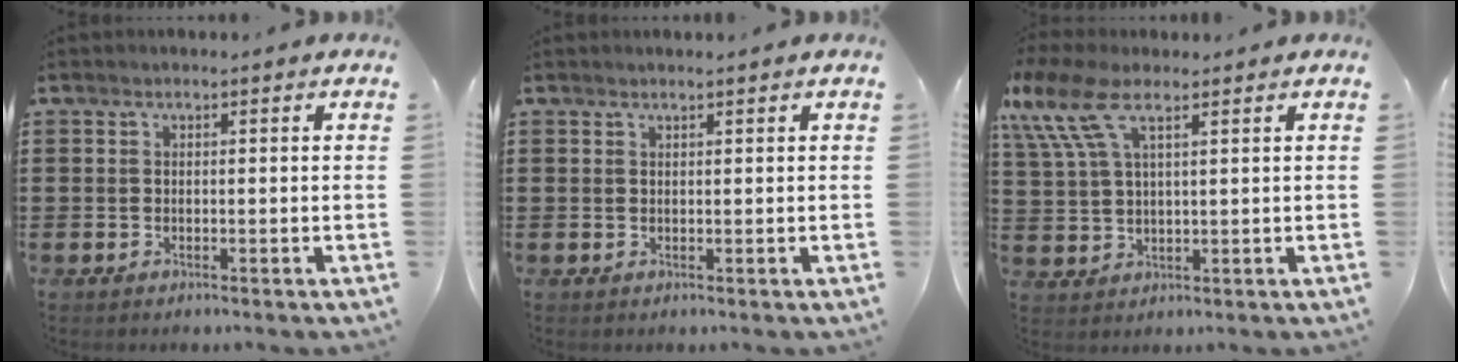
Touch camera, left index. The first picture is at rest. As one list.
[{"total": 0.8, "force": [0.7, -0.2, 0.4], "torque": [-0.006, -0.003, 0.015]}, {"total": 8.8, "force": [4.9, 3.5, 6.5], "torque": [-0.159, -0.003, 0.085]}]